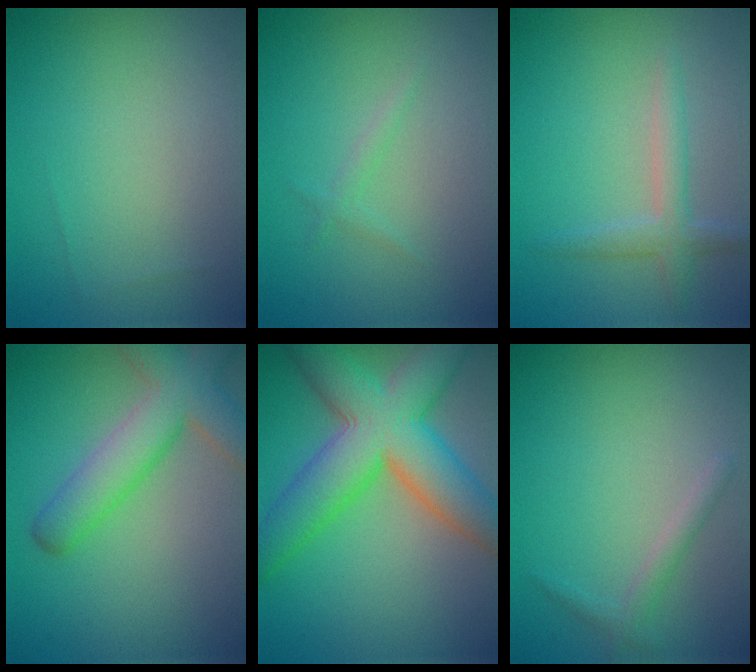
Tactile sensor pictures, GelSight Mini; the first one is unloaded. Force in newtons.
{"total": 0.8, "press": 0.8, "slide": 0.0}
{"total": 2.3, "press": 2.3, "slide": 0.1}
{"total": 5.8, "press": 5.8, "slide": 0.4}
{"total": 9.9, "press": 9.9, "slide": 0.4}
{"total": 1.3, "press": 1.3, "slide": 0.1}